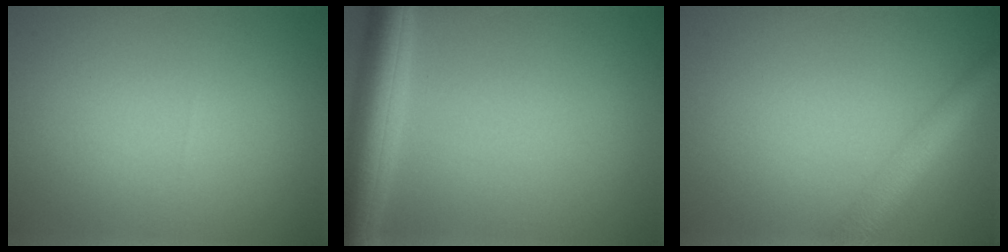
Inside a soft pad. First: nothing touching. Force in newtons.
{"total": 5.4, "press": 5.4, "slide": 0.4}
{"total": 4.3, "press": 4.3, "slide": 0.3}